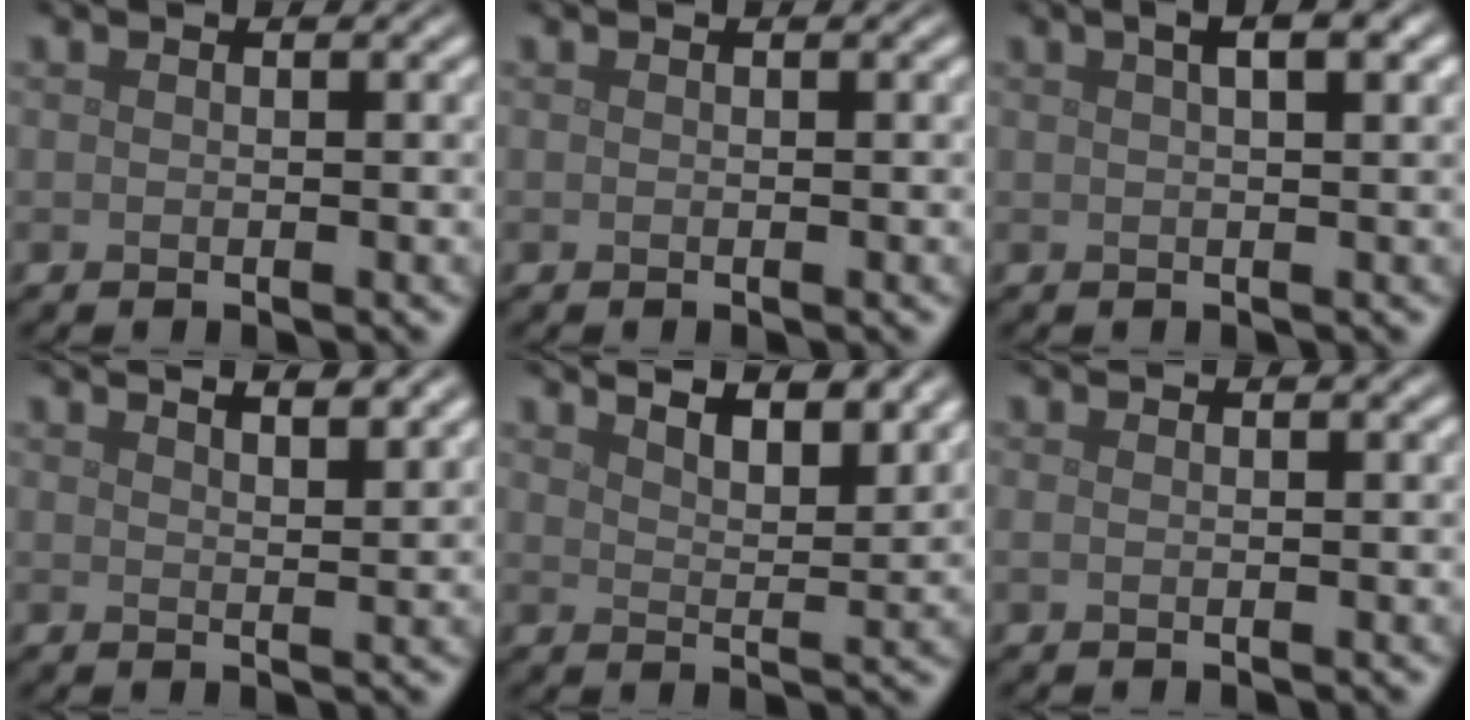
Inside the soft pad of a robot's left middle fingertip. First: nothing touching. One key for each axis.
{"total": 0.0}
{"total": 4.9, "fx": 2.3, "fy": 2.0, "fz": 3.8, "tx": -0.026, "ty": 0.023, "tz": 0.007}
{"total": 5.6, "fx": 4.1, "fy": 2.0, "fz": 3.3, "tx": -0.016, "ty": 0.029, "tz": 0.025}
{"total": 7.2, "fx": 5.6, "fy": 2.2, "fz": 3.9, "tx": -0.027, "ty": 0.016, "tz": 0.050}
{"total": 0.8, "fx": 0.3, "fy": 0.3, "fz": 0.6, "tx": -0.008, "ty": 0.004, "tz": -0.002}